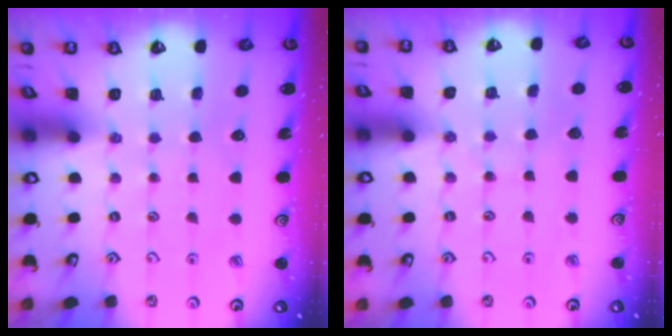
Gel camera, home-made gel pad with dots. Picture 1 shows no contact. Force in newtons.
{"total": 3.8, "press": 3.7, "slide": 0.3}